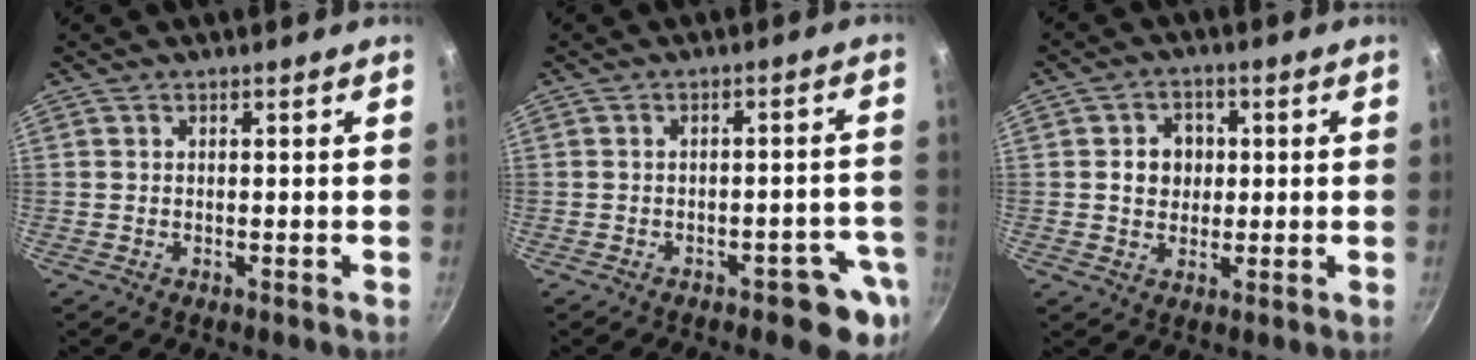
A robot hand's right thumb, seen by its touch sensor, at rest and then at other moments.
{"total": 7.4, "force": [-3.7, 3.3, 5.5], "torque": [-0.025, 0.034, -0.040]}
{"total": 5.9, "force": [0.6, 5.1, 2.9], "torque": [-0.017, 0.005, 0.005]}